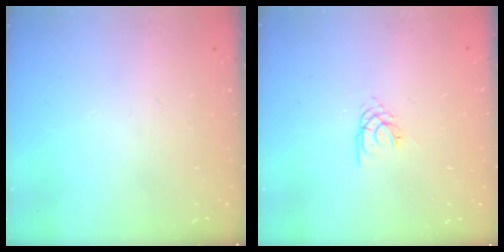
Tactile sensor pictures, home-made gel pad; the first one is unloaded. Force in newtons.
{"total": 1.4, "press": 1.3, "slide": 0.3}